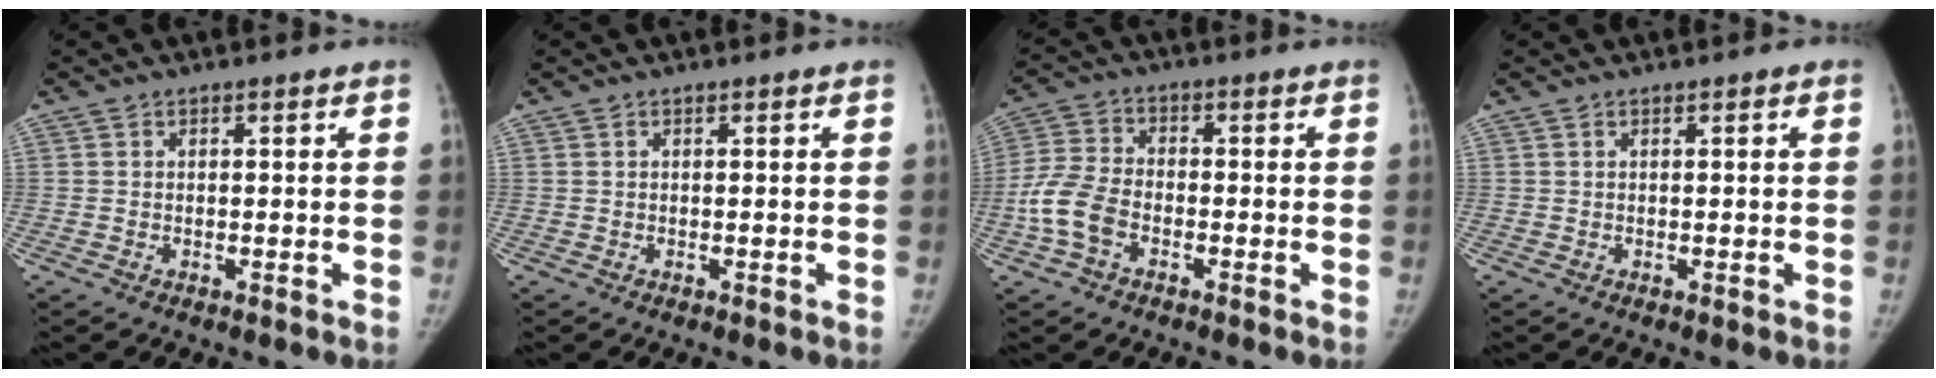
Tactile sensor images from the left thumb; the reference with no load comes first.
{"total": 0.0}
{"total": 8.3, "force": [-3.1, 5.4, 5.5], "torque": [-0.117, 0.021, -0.068]}
{"total": 0.0}